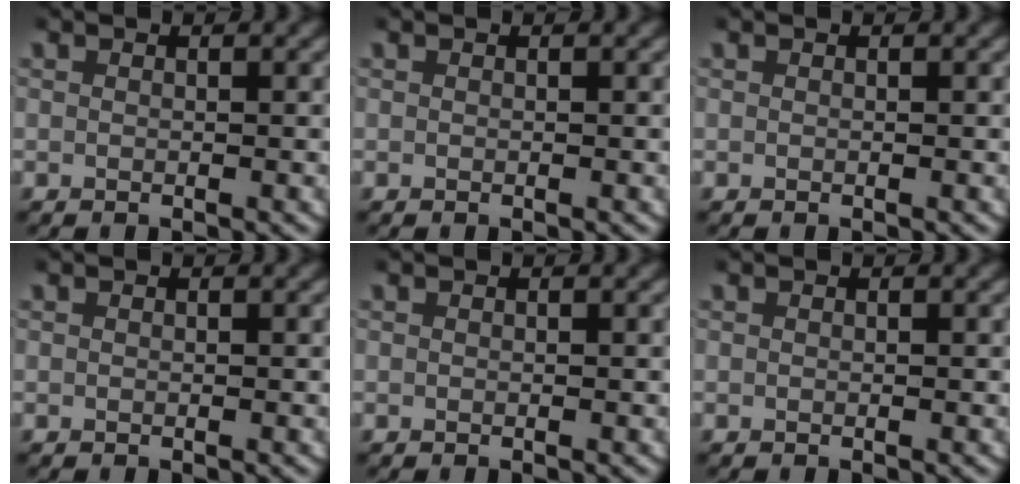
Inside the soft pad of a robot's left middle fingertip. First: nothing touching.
{"total": 0.0}
{"total": 0.0}
{"total": 0.0}
{"total": 0.0}
{"total": 0.0}